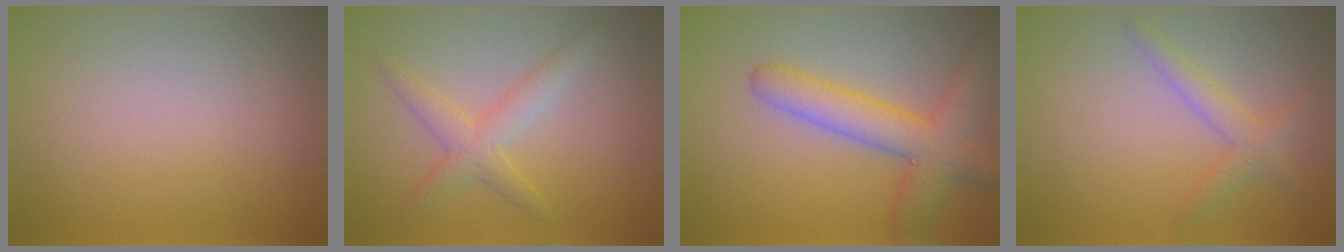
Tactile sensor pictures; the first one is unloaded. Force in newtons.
{"total": 2.8, "press": 2.8, "slide": 0.1}
{"total": 5.3, "press": 5.3, "slide": 0.3}
{"total": 2.2, "press": 2.2, "slide": 0.0}